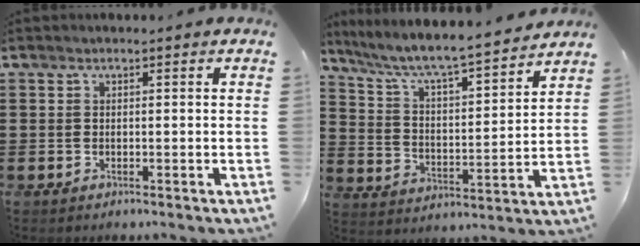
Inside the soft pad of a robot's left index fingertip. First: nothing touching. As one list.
[{"total": 6.1, "force": [5.4, 0.2, 2.8], "torque": [-0.079, -0.043, 0.084]}]